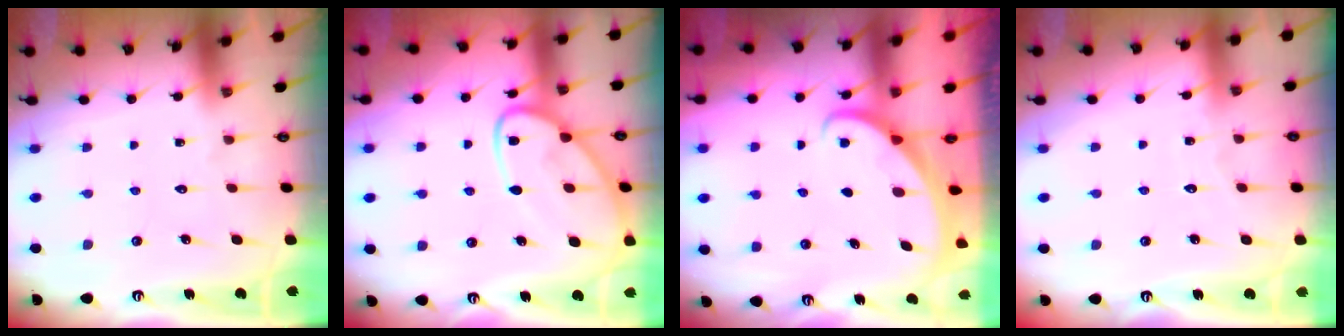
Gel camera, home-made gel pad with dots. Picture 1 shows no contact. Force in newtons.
{"total": 11.9, "press": 11.8, "slide": 1.2}
{"total": 1.2, "press": 1.2, "slide": 0.0}
{"total": 3.4, "press": 3.4, "slide": 0.3}